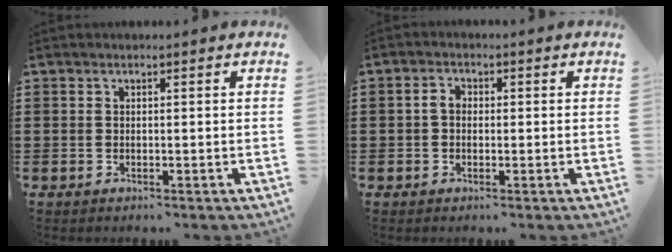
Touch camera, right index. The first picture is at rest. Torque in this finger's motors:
{"motor_torque": [0.51, -0.41, 0.11, 0.06]}